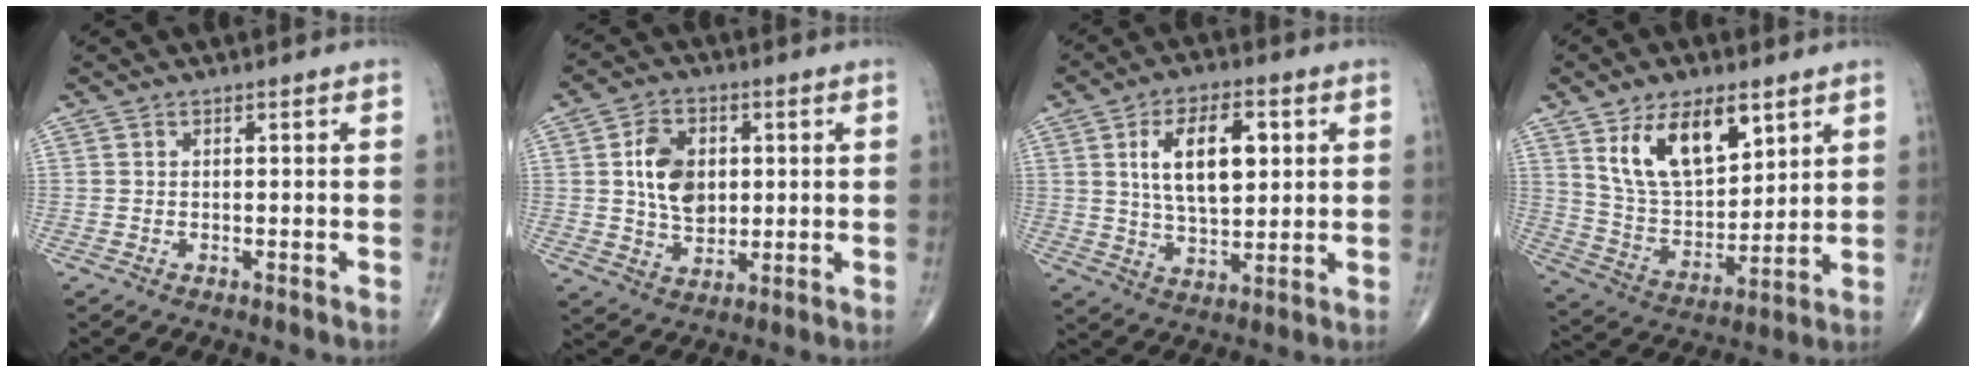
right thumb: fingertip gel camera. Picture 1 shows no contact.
{"total": 9.9, "force": [1.6, 7.0, 6.9], "torque": [-0.099, -0.006, 0.032]}
{"total": 12.9, "force": [3.2, 6.5, 10.6], "torque": [-0.163, -0.007, 0.060]}
{"total": 15.6, "force": [7.9, 8.0, 10.8], "torque": [-0.156, -0.037, 0.159]}